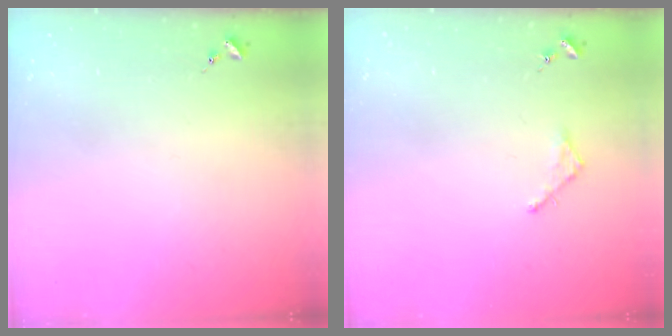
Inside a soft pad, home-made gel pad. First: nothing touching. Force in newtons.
{"total": 2.5, "press": 2.5, "slide": 0.2}